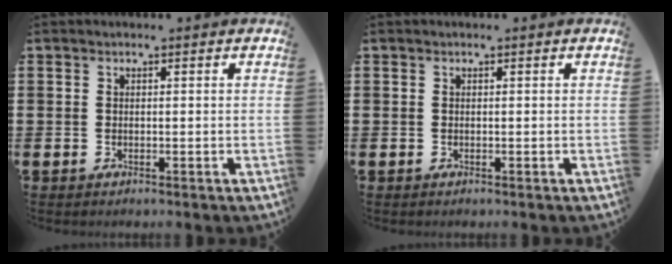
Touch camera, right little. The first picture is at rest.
{"total": 0.0}